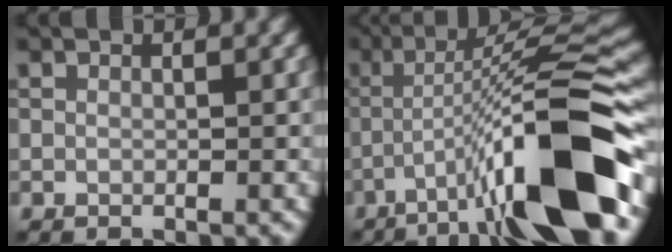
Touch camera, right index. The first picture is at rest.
{"total": 13.6, "force": [-6.0, 2.3, 12.0], "torque": [-0.185, 0.017, -0.096]}